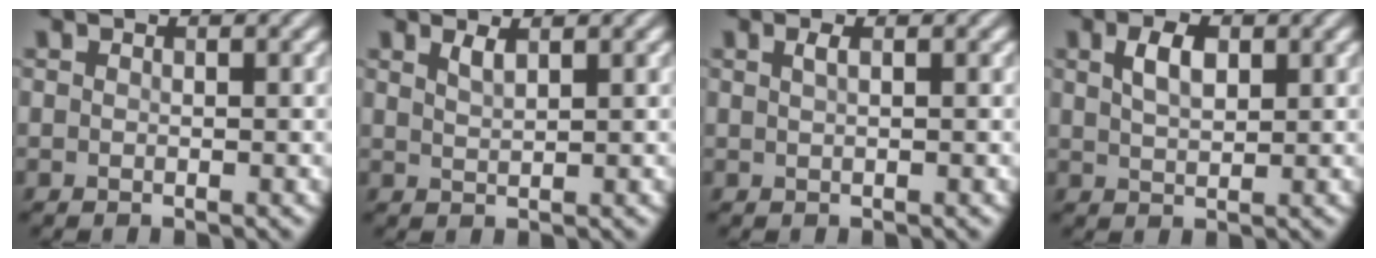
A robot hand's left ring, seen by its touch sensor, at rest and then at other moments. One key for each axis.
{"total": 1.4, "fx": 1.0, "fy": 0.4, "fz": 0.9, "tx": -0.015, "ty": 0.001, "tz": 0.018}
{"total": 1.0, "fx": 0.4, "fy": 0.3, "fz": 0.9, "tx": -0.015, "ty": 0.003, "tz": 0.007}
{"total": 2.8, "fx": 1.1, "fy": 1.4, "fz": 2.2, "tx": -0.046, "ty": 0.003, "tz": 0.024}